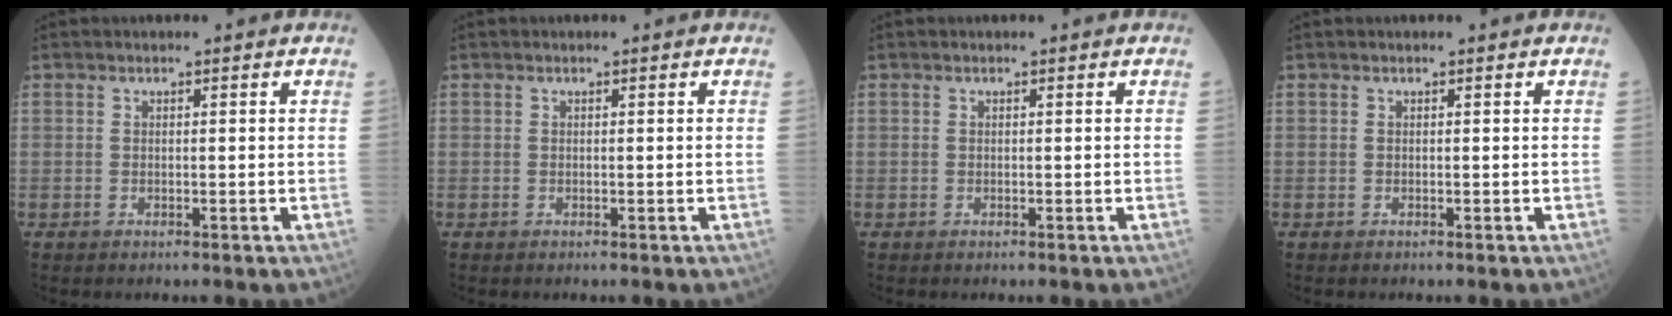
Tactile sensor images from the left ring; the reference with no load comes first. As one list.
[{"total": 0.0}, {"total": 0.0}, {"total": 0.0}]